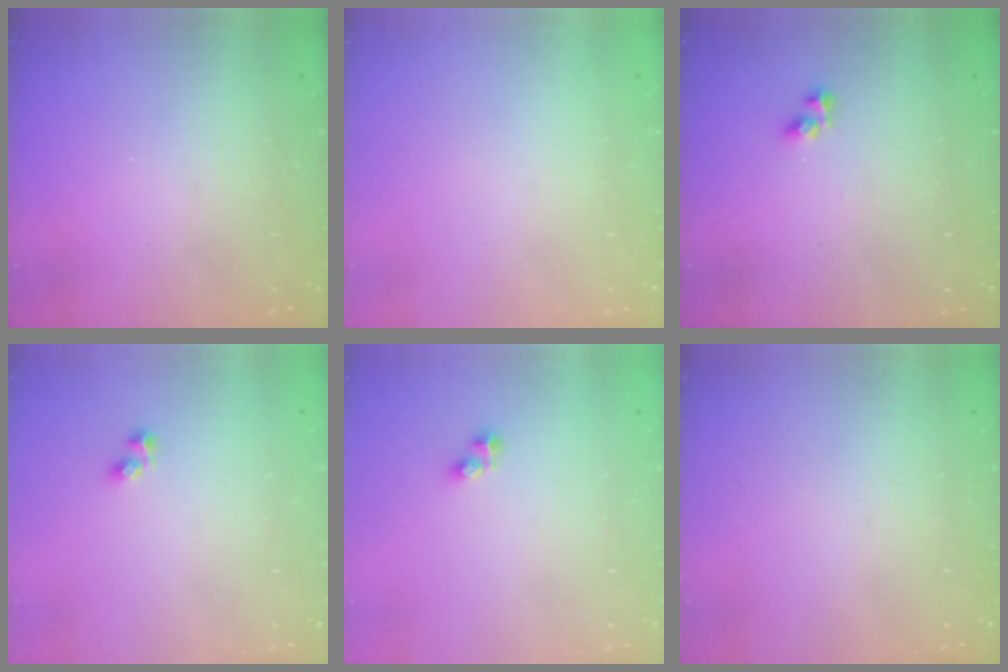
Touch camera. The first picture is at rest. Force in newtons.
{"total": 0.0}
{"total": 4.2, "press": 4.1, "slide": 0.2}
{"total": 3.0, "press": 2.7, "slide": 1.3}
{"total": 2.8, "press": 2.8, "slide": 0.4}
{"total": 0.0}